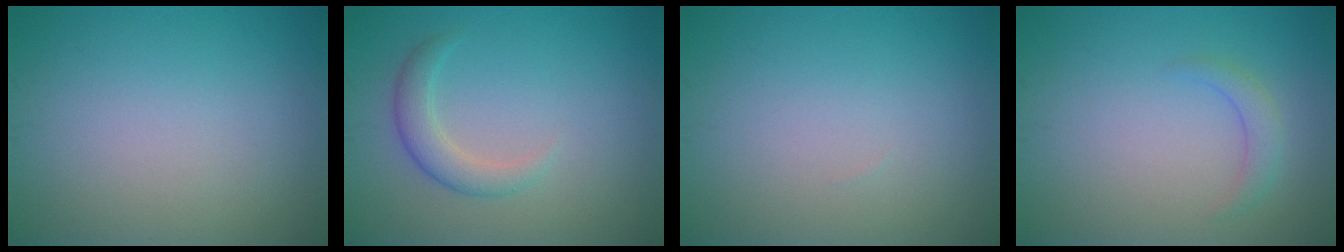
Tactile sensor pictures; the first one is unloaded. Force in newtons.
{"total": 2.4, "press": 2.4, "slide": 0.1}
{"total": 0.0}
{"total": 1.5, "press": 1.5, "slide": 0.1}